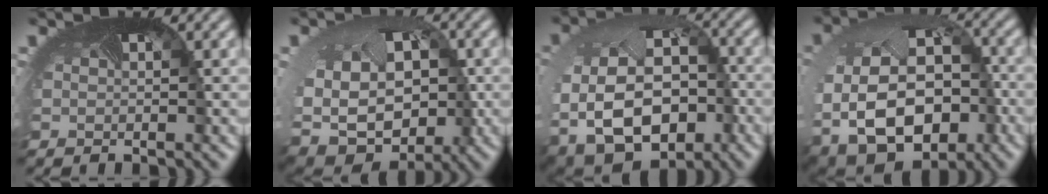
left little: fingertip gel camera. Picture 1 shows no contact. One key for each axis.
{"total": 10.7, "fx": -1.5, "fy": 7.8, "fz": 7.2, "tx": -0.153, "ty": -0.024, "tz": 0.002}
{"total": 12.7, "fx": -4.5, "fy": 9.1, "fz": 7.6, "tx": -0.167, "ty": -0.041, "tz": -0.048}
{"total": 13.8, "fx": -4.4, "fy": 9.9, "fz": 8.6, "tx": -0.173, "ty": -0.041, "tz": -0.044}